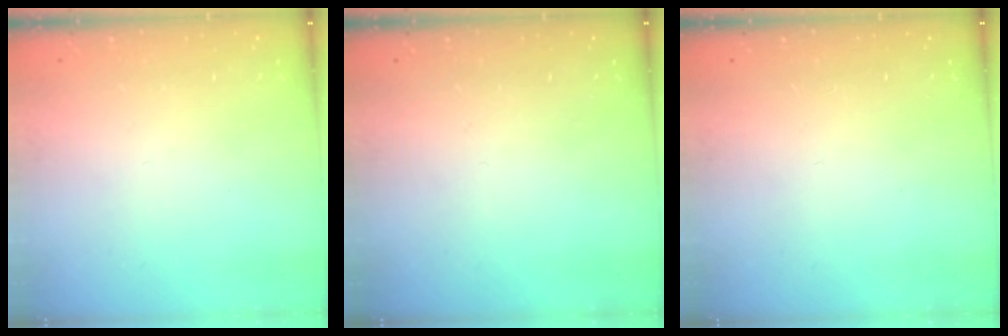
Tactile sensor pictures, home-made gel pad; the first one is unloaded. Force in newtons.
{"total": 0.0}
{"total": 0.0}